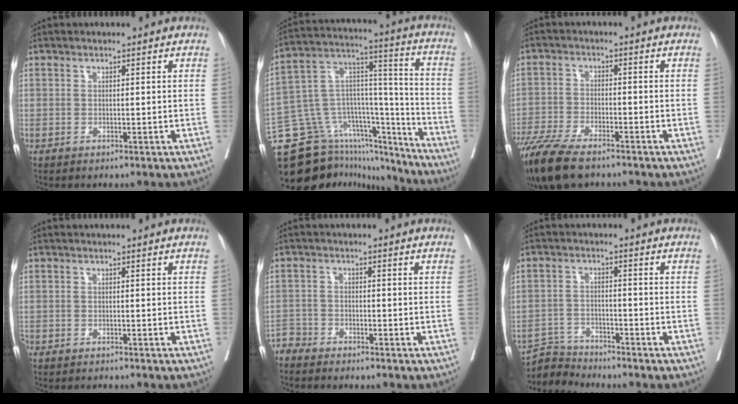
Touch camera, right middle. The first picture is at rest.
{"total": 19.4, "force": [-16.0, 8.9, 6.4], "torque": [-0.110, 0.092, -0.250]}
{"total": 10.6, "force": [-8.2, 2.5, 6.1], "torque": [-0.108, -0.025, -0.143]}
{"total": 2.7, "force": [-2.5, 0.1, 0.8], "torque": [-0.009, -0.006, -0.038]}
{"total": 3.4, "force": [-3.3, 0.2, -0.8], "torque": [0.022, -0.012, -0.068]}
{"total": 4.5, "force": [-4.4, -0.1, -1.1], "torque": [0.017, -0.006, -0.081]}